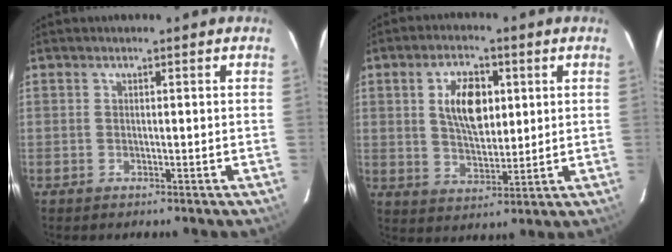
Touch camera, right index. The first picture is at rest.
{"total": 9.4, "force": [2.5, 4.9, 7.7], "torque": [-0.138, 0.010, 0.049]}